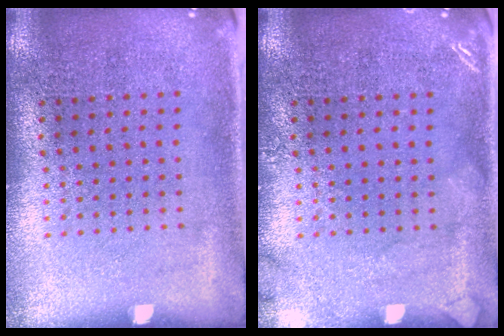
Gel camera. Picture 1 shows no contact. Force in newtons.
{"total": 1.5, "press": 1.5, "slide": 0.2}